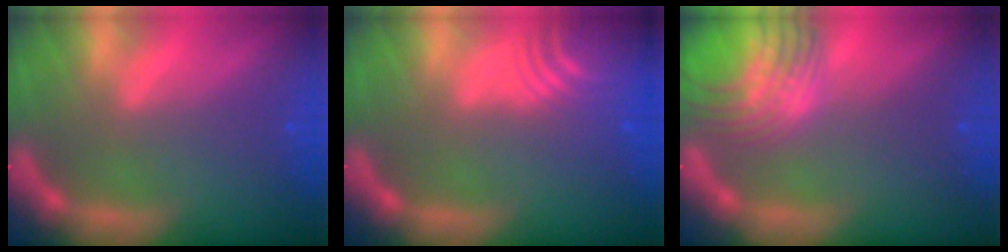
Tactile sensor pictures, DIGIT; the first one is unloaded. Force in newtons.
{"total": 9.6}
{"total": 10.1}